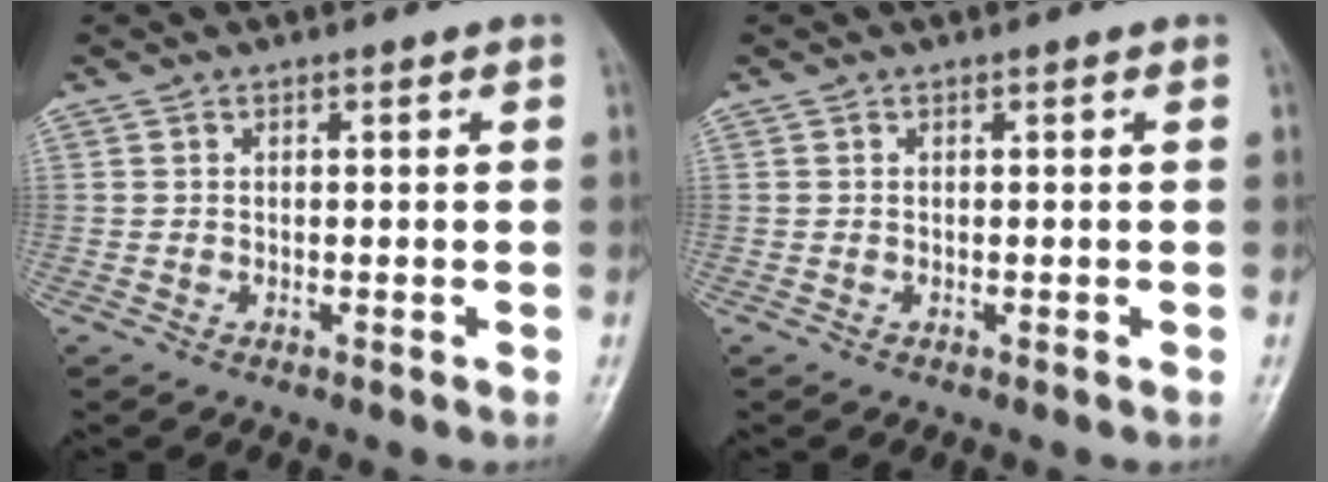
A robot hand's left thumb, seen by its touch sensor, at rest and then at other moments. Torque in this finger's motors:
{"motor_torque": [-0.02, 0.03, -0.01, -0.03, 0.00]}